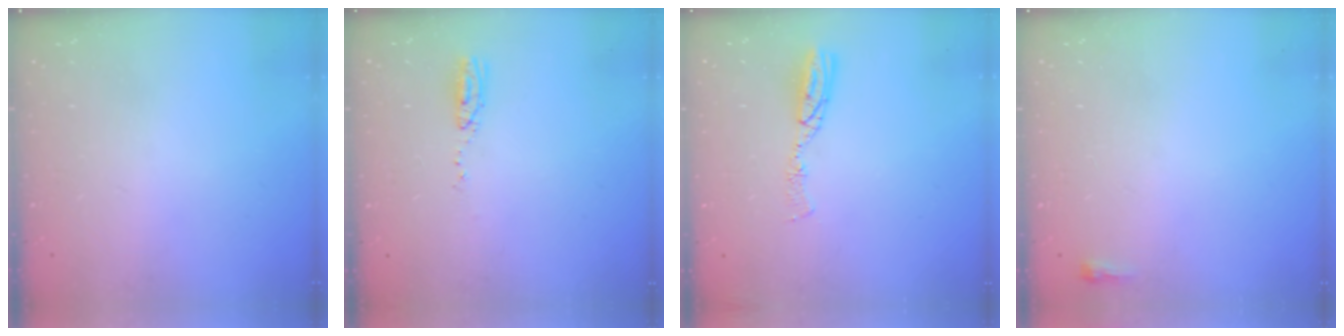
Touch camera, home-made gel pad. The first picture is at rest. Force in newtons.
{"total": 14.7, "press": 6.3, "slide": 13.3}
{"total": 6.6, "press": 6.5, "slide": 0.7}
{"total": 2.4, "press": 2.4, "slide": 0.6}